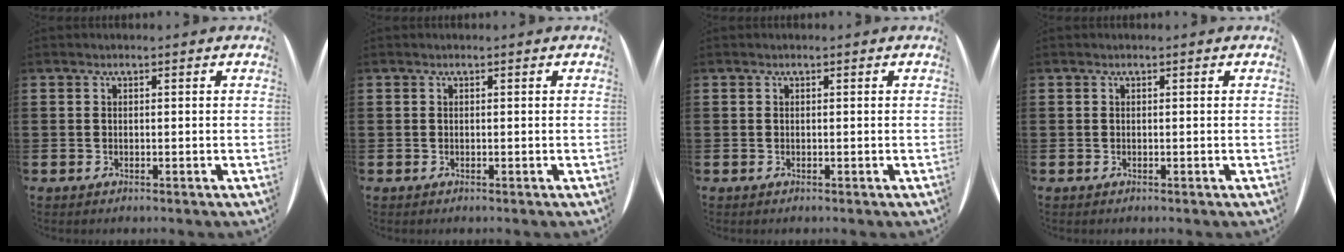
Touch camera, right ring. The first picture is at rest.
{"total": 0.0}
{"total": 0.0}
{"total": 0.0}